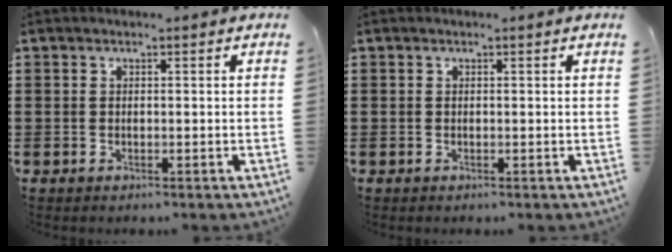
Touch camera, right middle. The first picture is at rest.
{"total": 0.0}